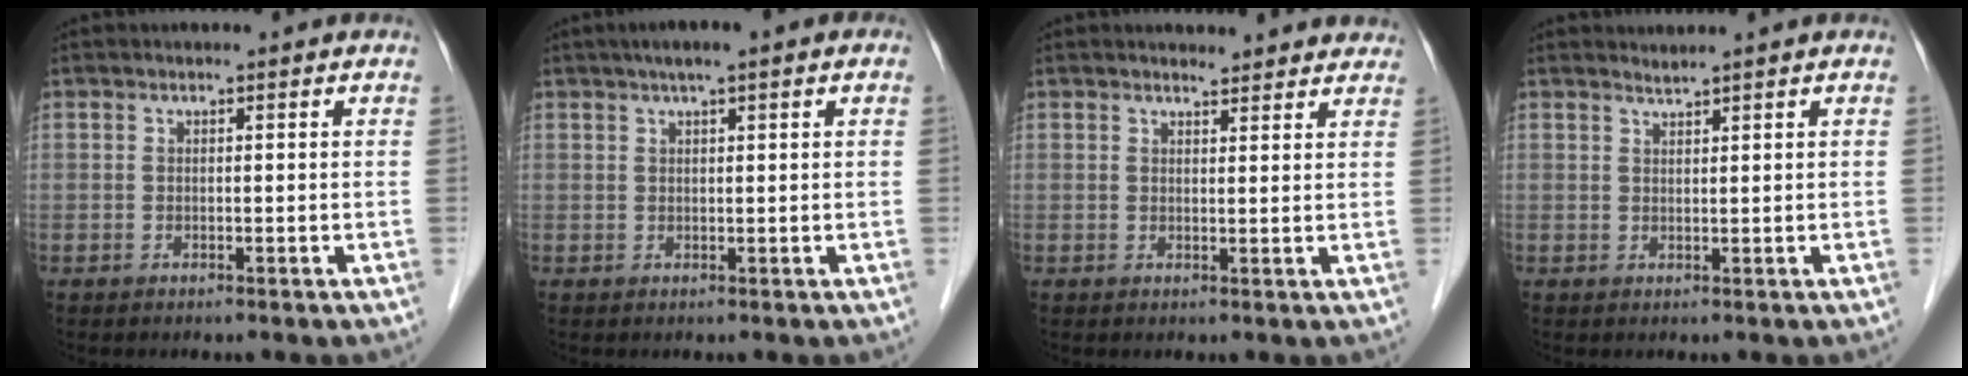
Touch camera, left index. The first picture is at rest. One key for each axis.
{"total": 4.0, "fx": 2.4, "fy": 0.5, "fz": 3.2, "tx": -0.055, "ty": 0.023, "tz": 0.035}
{"total": 5.2, "fx": 5.0, "fy": 1.4, "fz": 0.7, "tx": -0.002, "ty": 0.006, "tz": 0.046}
{"total": 1.1, "fx": 1.0, "fy": -0.4, "fz": 0.0, "tx": -0.009, "ty": -0.002, "tz": 0.023}